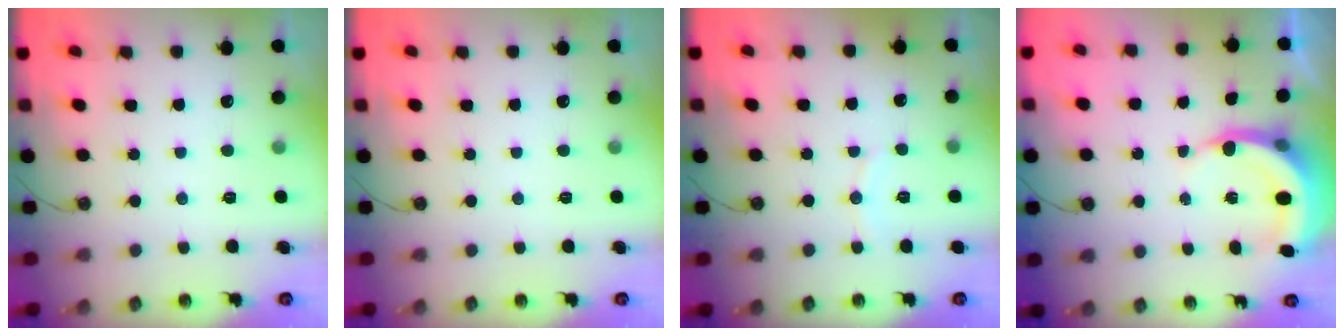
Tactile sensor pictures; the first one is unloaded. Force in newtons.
{"total": 0.0}
{"total": 4.1, "press": 4.1, "slide": 0.5}
{"total": 5.9, "press": 5.9, "slide": 0.4}